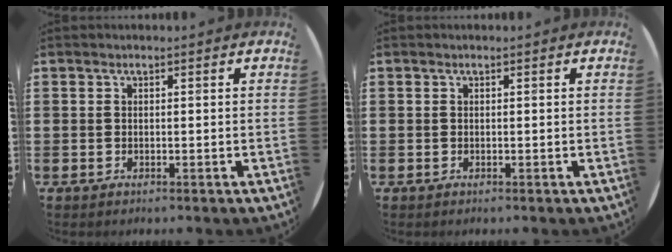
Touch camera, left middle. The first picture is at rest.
{"total": 0.0}